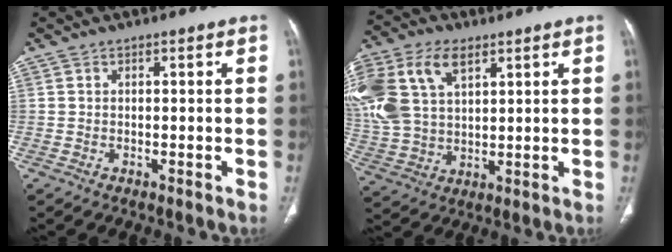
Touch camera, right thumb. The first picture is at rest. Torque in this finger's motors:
{"motor_torque": [0.36, 3.12, 1.45, 0.46, 0.27]}